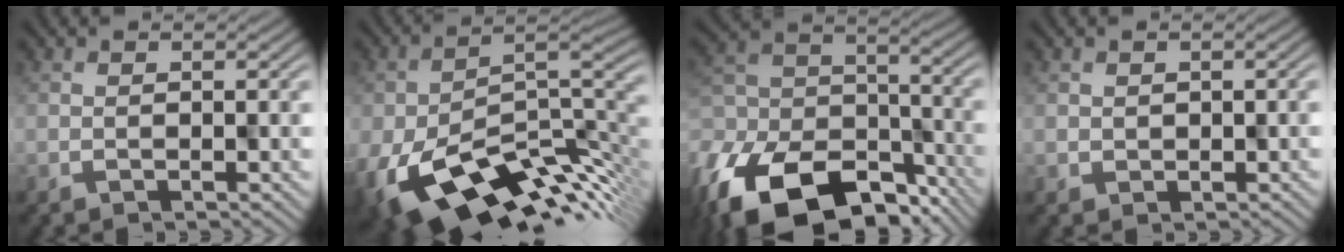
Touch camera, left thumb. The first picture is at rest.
{"total": 15.7, "force": [-6.4, 8.4, 11.6], "torque": [-0.214, -0.043, -0.094]}
{"total": 18.0, "force": [-11.5, 10.0, 9.5], "torque": [-0.227, -0.050, -0.173]}
{"total": 1.0, "force": [0.3, 0.9, -0.3], "torque": [0.005, -0.004, 0.007]}